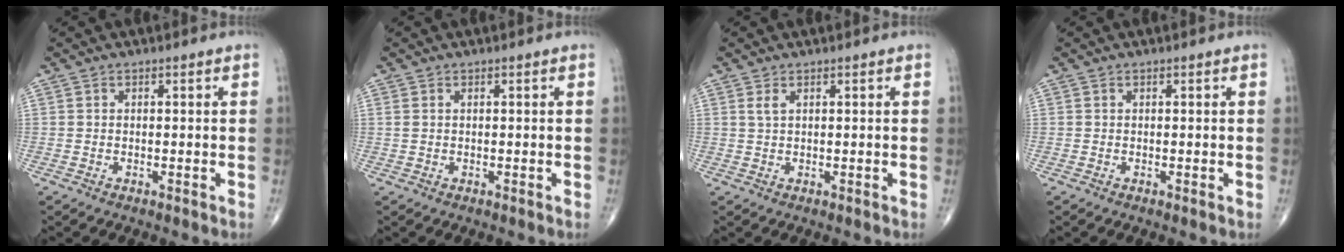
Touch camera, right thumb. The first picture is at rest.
{"total": 0.8, "force": [0.3, 0.4, 0.6], "torque": [-0.019, 0.011, 0.012]}
{"total": 1.2, "force": [0.7, 0.4, 1.0], "torque": [-0.023, 0.005, 0.017]}
{"total": 0.0}